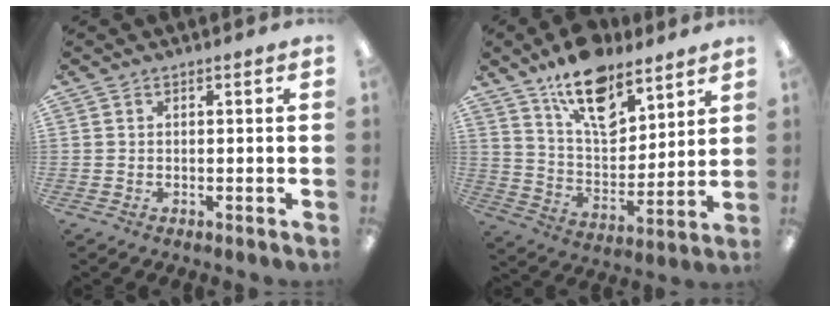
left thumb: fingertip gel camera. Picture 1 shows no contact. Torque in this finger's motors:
{"motor_torque": [1.17, 0.59, 1.54, -1.25, 0.09]}